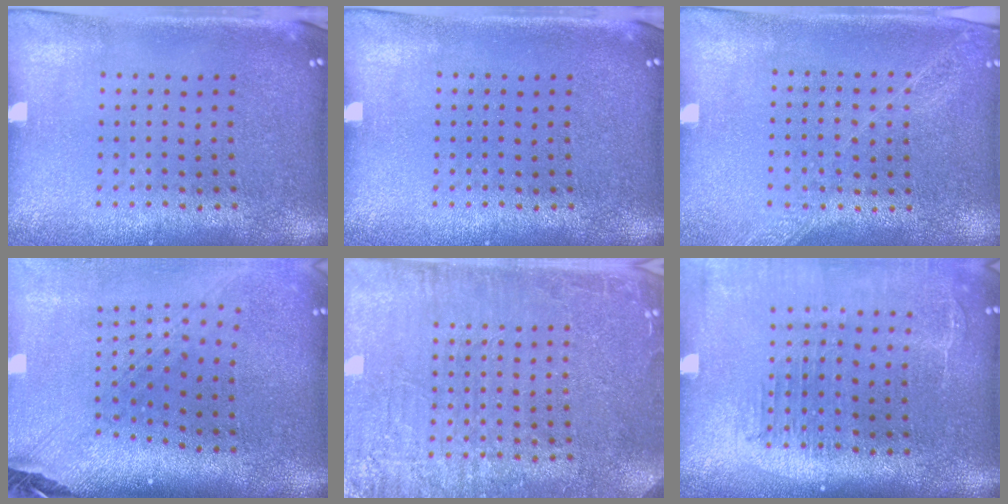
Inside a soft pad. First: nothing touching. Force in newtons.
{"total": 0.0}
{"total": 1.2, "press": 1.2, "slide": 0.2}
{"total": 3.0, "press": 2.2, "slide": 2.1}
{"total": 5.7, "press": 5.7, "slide": 0.8}
{"total": 2.2, "press": 1.8, "slide": 1.3}